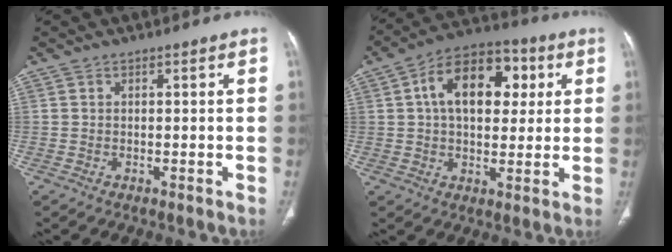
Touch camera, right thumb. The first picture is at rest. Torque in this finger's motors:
{"motor_torque": [0.21, 0.59, 0.41, 0.07, 0.33]}